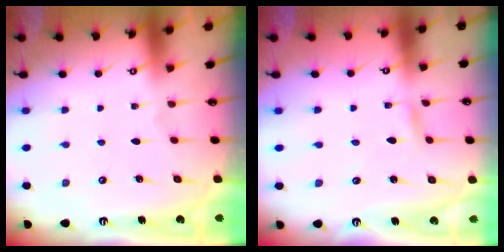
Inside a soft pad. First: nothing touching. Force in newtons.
{"total": 2.5, "press": 2.5, "slide": 0.2}